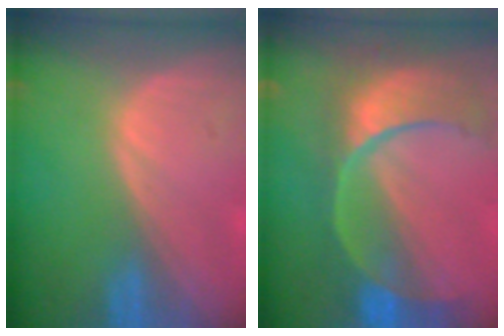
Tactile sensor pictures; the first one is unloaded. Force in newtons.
{"total": 12.0, "press": 9.7, "slide": 7.0}